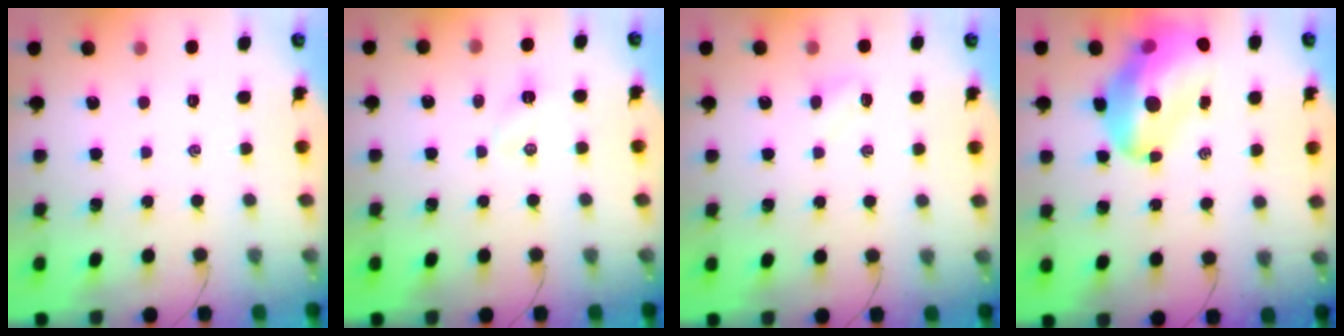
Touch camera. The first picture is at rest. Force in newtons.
{"total": 2.9, "press": 2.7, "slide": 1.0}
{"total": 2.6, "press": 2.5, "slide": 0.9}
{"total": 17.3, "press": 16.5, "slide": 4.9}